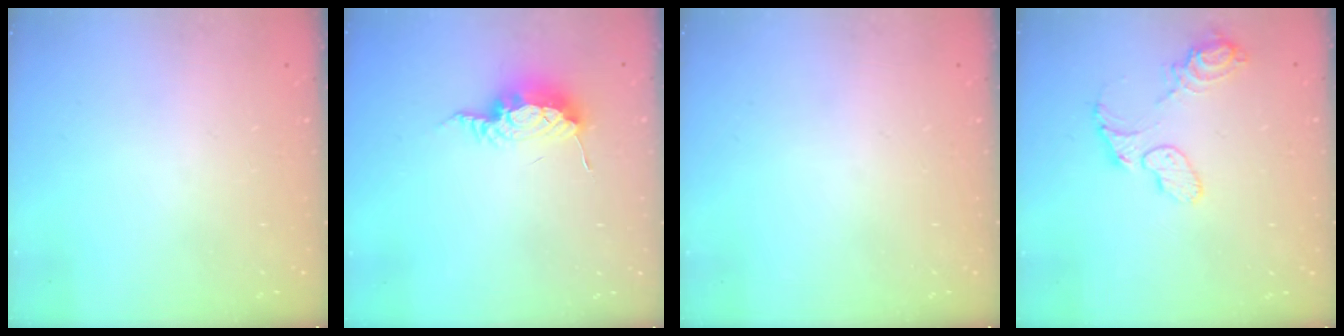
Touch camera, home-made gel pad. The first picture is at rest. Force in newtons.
{"total": 8.4, "press": 8.4, "slide": 0.4}
{"total": 0.0}
{"total": 9.1, "press": 9.1, "slide": 0.6}